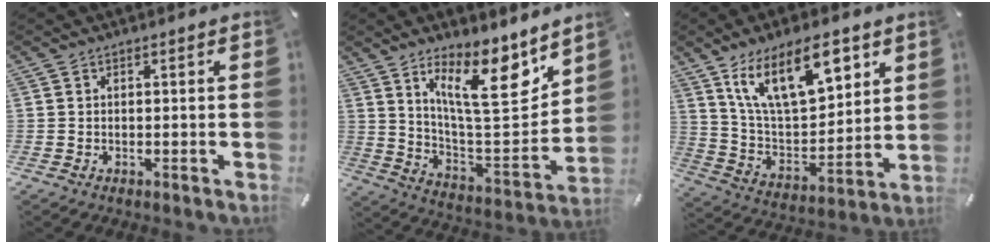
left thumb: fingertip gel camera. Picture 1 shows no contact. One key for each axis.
{"total": 18.3, "fx": 11.4, "fy": 6.1, "fz": 13.0, "tx": -0.196, "ty": -0.078, "tz": 0.186}
{"total": 19.1, "fx": 11.2, "fy": 9.3, "fz": 12.5, "tx": -0.235, "ty": -0.042, "tz": 0.192}